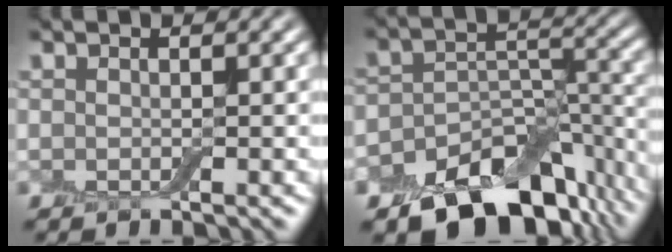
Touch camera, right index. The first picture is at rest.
{"total": 12.8, "force": [-8.7, 7.3, 5.8], "torque": [-0.105, -0.007, -0.123]}